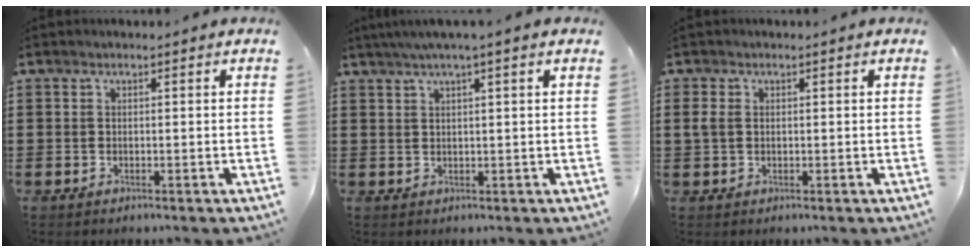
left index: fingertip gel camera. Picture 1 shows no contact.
{"total": 2.4, "force": [1.5, -0.3, 1.8], "torque": [-0.037, 0.003, 0.027]}
{"total": 1.8, "force": [0.2, 1.2, 1.3], "torque": [-0.044, 0.001, -0.001]}